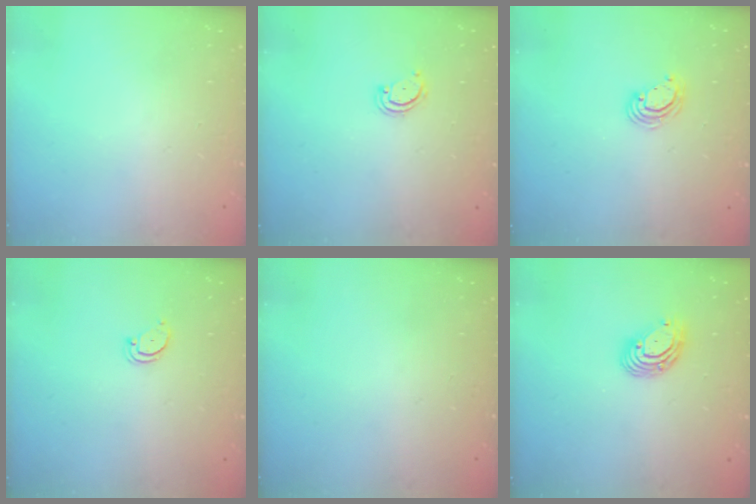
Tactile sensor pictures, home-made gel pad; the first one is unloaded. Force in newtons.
{"total": 2.6, "press": 2.6, "slide": 0.3}
{"total": 4.4, "press": 4.4, "slide": 0.2}
{"total": 2.4, "press": 2.4, "slide": 0.2}
{"total": 0.0}
{"total": 7.3, "press": 7.2, "slide": 1.3}